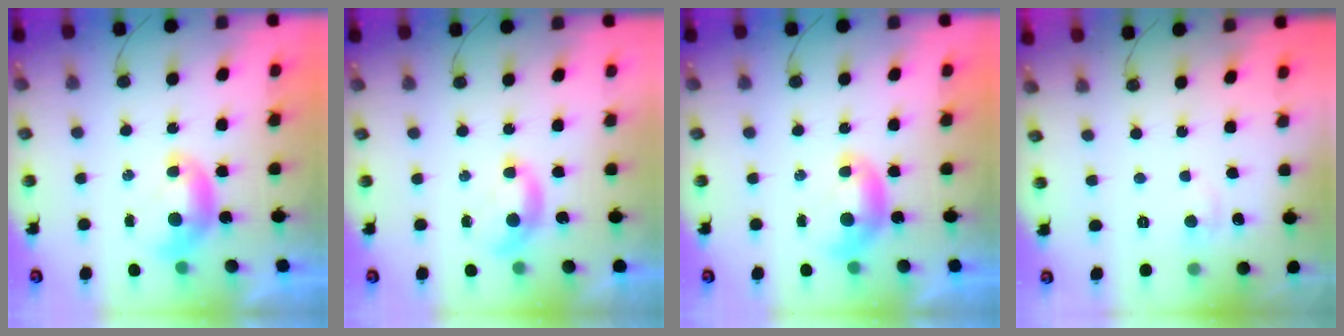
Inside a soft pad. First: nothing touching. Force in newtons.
{"total": 1.2, "press": 1.1, "slide": 0.5}
{"total": 0.0}
{"total": 2.1, "press": 2.0, "slide": 0.4}